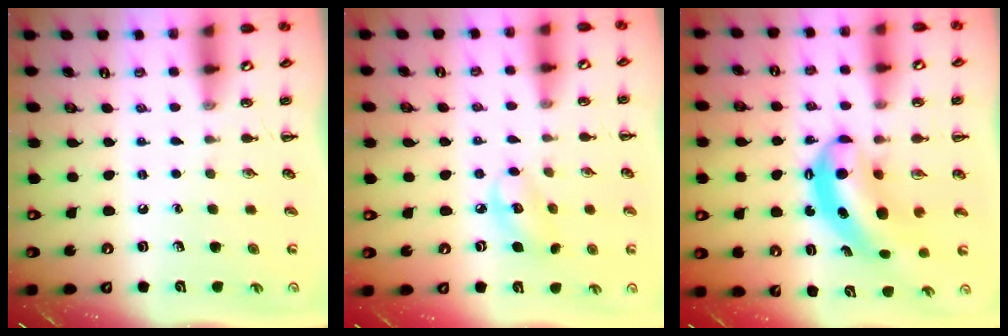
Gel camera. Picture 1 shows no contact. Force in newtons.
{"total": 6.7, "press": 6.7, "slide": 1.1}
{"total": 7.2, "press": 7.0, "slide": 1.5}